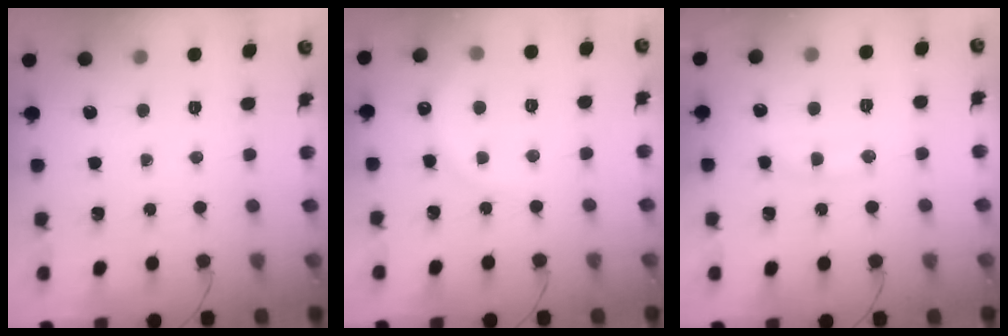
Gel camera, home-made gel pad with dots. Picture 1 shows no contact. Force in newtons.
{"total": 7.2, "press": 7.0, "slide": 1.6}
{"total": 11.0, "press": 10.9, "slide": 1.0}